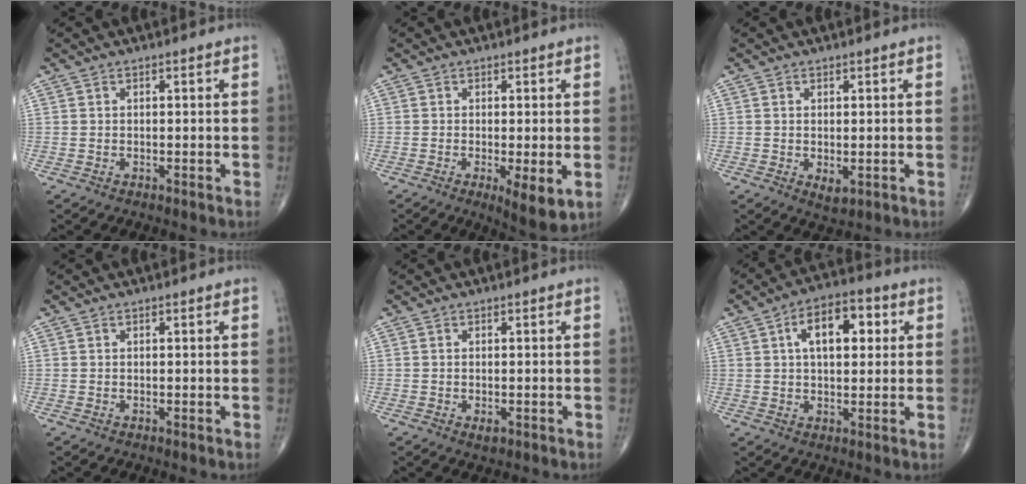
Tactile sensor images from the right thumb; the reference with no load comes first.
{"total": 6.0, "force": [-1.5, 1.6, 5.6], "torque": [-0.090, -0.019, -0.023]}
{"total": 2.4, "force": [-0.4, 1.2, 2.0], "torque": [-0.028, -0.006, 0.001]}
{"total": 0.0}
{"total": 1.4, "force": [-0.5, 0.7, 1.1], "torque": [-0.015, -0.002, -0.004]}
{"total": 10.8, "force": [2.9, 5.8, 8.6], "torque": [-0.111, 0.014, 0.039]}